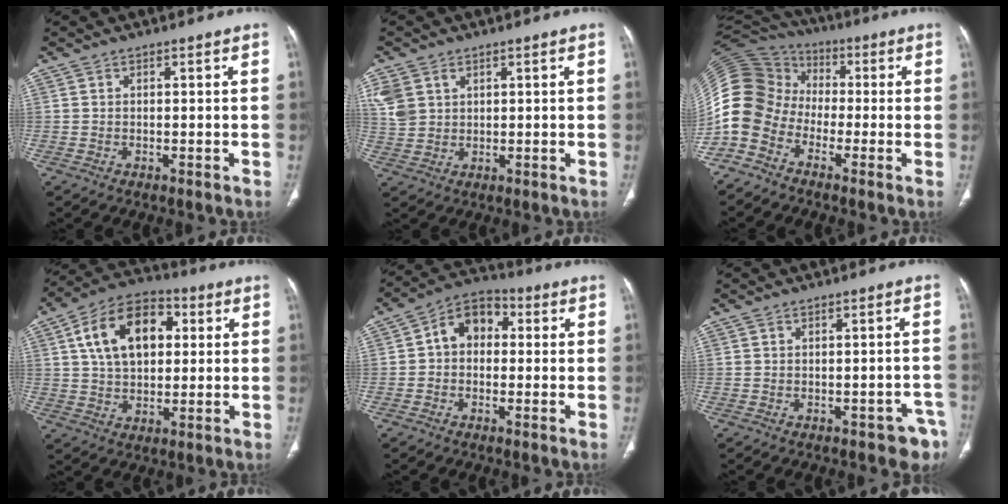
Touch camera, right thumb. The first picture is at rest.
{"total": 6.4, "force": [2.8, 4.8, 3.2], "torque": [-0.065, -0.002, 0.069]}
{"total": 16.5, "force": [-5.7, 13.2, 8.1], "torque": [-0.182, 0.066, -0.120]}
{"total": 15.8, "force": [4.1, 10.0, 11.6], "torque": [-0.177, 0.013, 0.064]}
{"total": 8.3, "force": [0.5, 6.2, 5.4], "torque": [-0.060, 0.028, -0.009]}
{"total": 5.9, "force": [-4.1, 2.9, 3.2], "torque": [-0.014, 0.027, -0.046]}